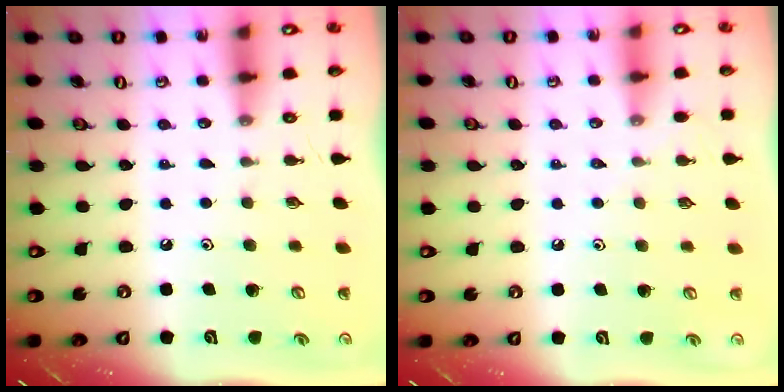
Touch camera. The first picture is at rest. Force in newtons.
{"total": 3.0, "press": 2.9, "slide": 0.6}